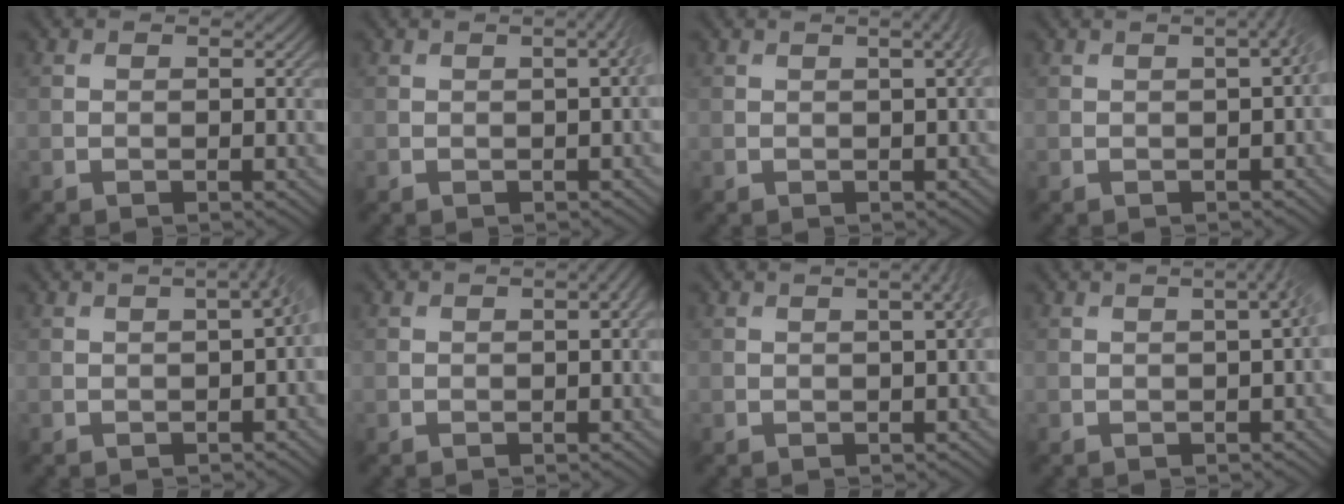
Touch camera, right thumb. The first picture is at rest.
{"total": 2.2, "force": [0.1, 0.5, 2.2], "torque": [-0.020, 0.013, 0.003]}
{"total": 3.0, "force": [0.8, 0.9, 2.7], "torque": [-0.024, 0.021, -0.003]}
{"total": 3.1, "force": [0.2, 0.9, 3.0], "torque": [-0.032, 0.011, 0.005]}
{"total": 3.7, "force": [0.0, 1.0, 3.5], "torque": [-0.034, 0.009, 0.005]}
{"total": 1.8, "force": [0.3, 0.4, 1.7], "torque": [-0.020, 0.006, 0.006]}
{"total": 3.5, "force": [0.8, 0.9, 3.2], "torque": [-0.032, 0.024, -0.002]}
{"total": 3.6, "force": [0.3, 1.0, 3.4], "torque": [-0.031, 0.016, 0.002]}